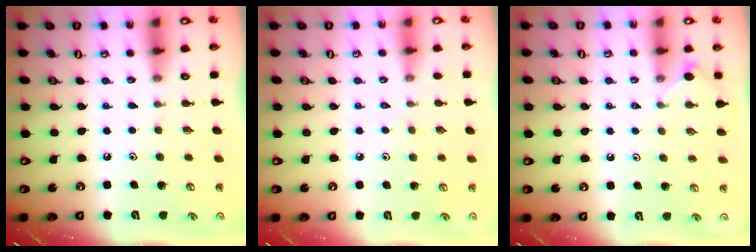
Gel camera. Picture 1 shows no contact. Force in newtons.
{"total": 5.0, "press": 4.9, "slide": 0.9}
{"total": 3.9, "press": 3.8, "slide": 0.6}